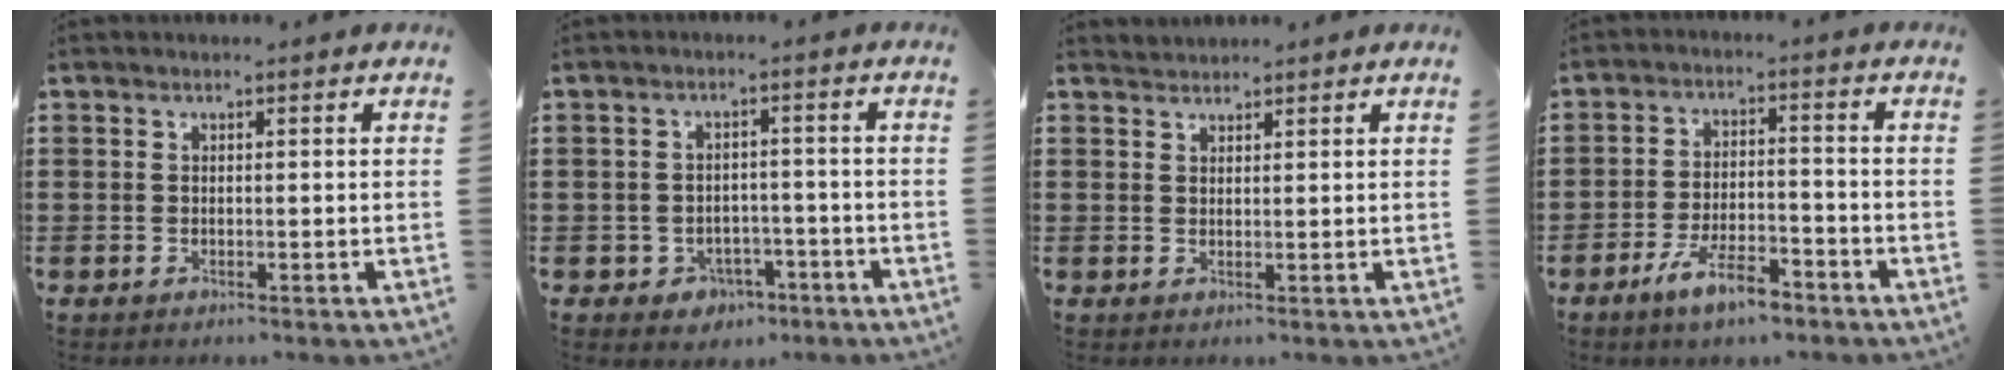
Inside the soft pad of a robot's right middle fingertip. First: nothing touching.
{"total": 2.7, "force": [-2.0, 1.7, 0.7], "torque": [-0.017, 0.004, -0.043]}
{"total": 1.3, "force": [1.2, 0.1, -0.5], "torque": [0.005, -0.001, 0.024]}
{"total": 7.2, "force": [-5.1, 2.1, 4.6], "torque": [-0.091, 0.004, -0.096]}